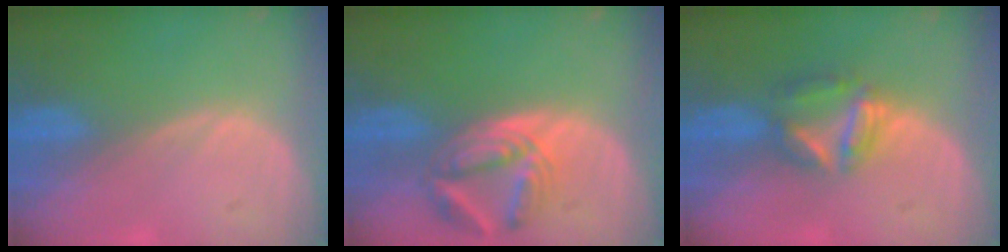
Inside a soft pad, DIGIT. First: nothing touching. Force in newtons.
{"total": 6.1, "press": 6.1, "slide": 0.2}
{"total": 6.1, "press": 5.5, "slide": 2.5}